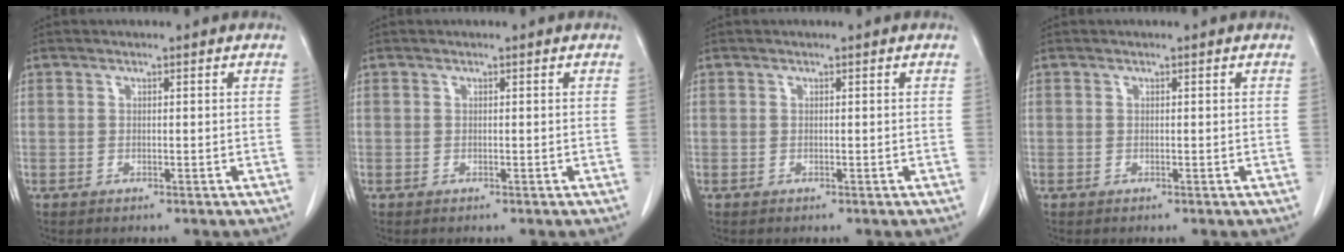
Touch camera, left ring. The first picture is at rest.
{"total": 0.0}
{"total": 0.0}
{"total": 0.0}